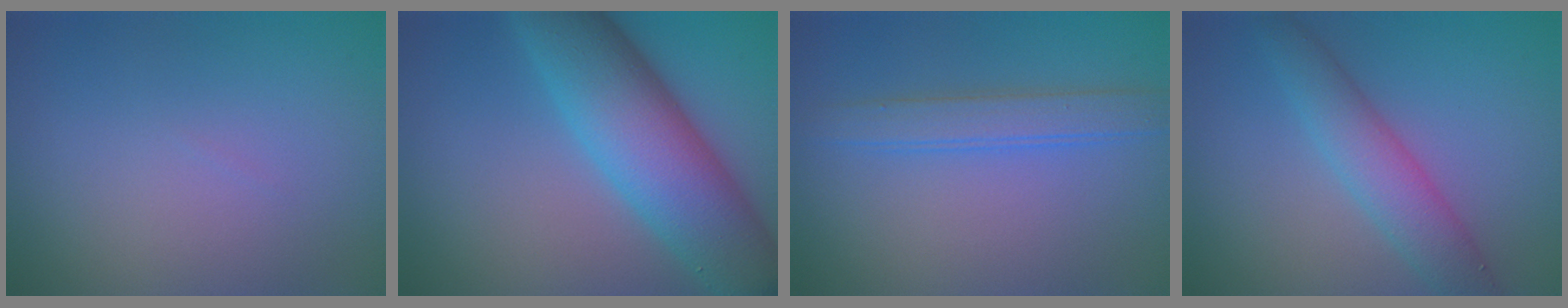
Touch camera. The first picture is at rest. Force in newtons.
{"total": 9.9, "press": 9.9, "slide": 0.0}
{"total": 2.6, "press": 2.6, "slide": 0.1}
{"total": 4.1, "press": 4.1, "slide": 0.1}